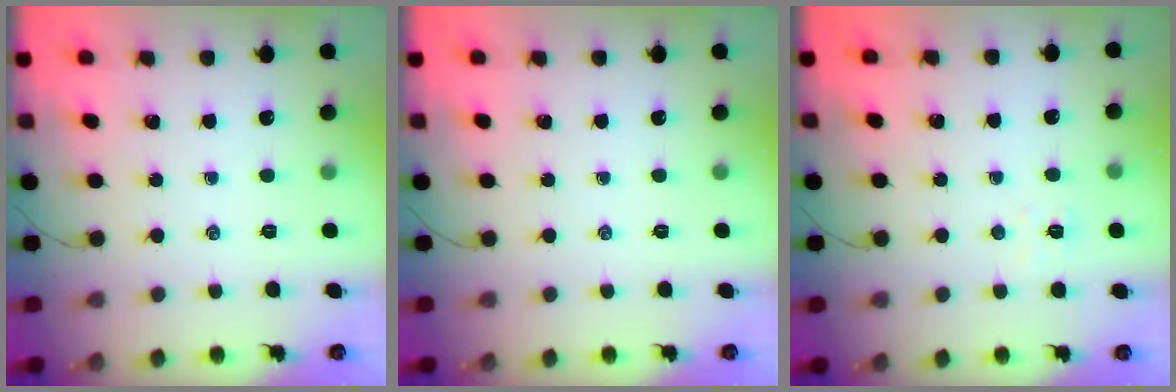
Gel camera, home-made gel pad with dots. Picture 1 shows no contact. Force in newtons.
{"total": 0.0}
{"total": 3.6, "press": 3.4, "slide": 1.1}